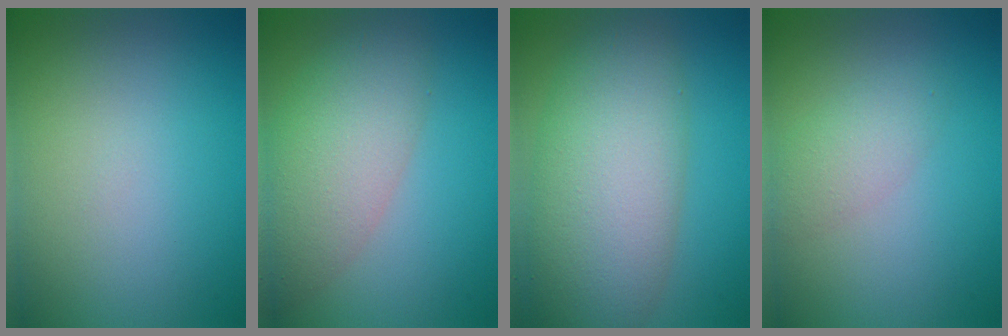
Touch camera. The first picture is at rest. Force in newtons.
{"total": 6.3, "press": 6.2, "slide": 0.8}
{"total": 10.0, "press": 10.0, "slide": 0.3}
{"total": 2.2, "press": 2.2, "slide": 0.2}